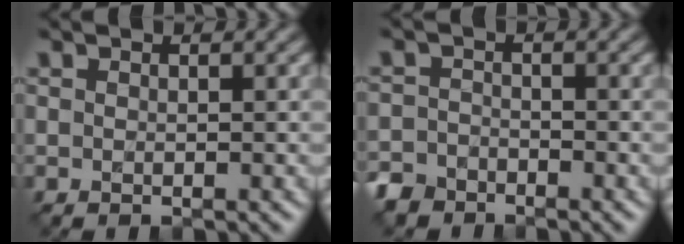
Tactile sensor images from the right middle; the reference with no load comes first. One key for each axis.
{"total": 2.7, "fx": -2.3, "fy": 1.3, "fz": -0.2, "tx": 0.001, "ty": -0.004, "tz": -0.053}